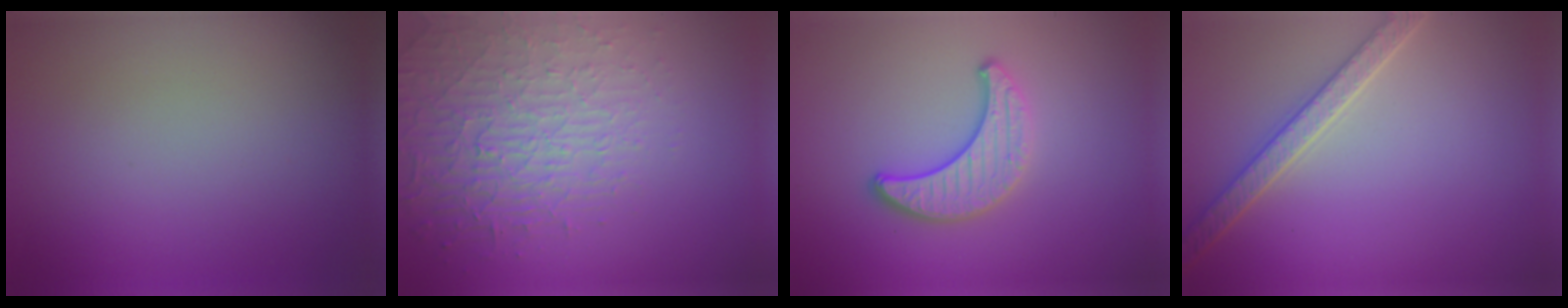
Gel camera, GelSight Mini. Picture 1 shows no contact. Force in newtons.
{"total": 3.9, "press": 3.7, "slide": 1.2}
{"total": 3.5, "press": 3.3, "slide": 1.3}
{"total": 3.6, "press": 3.2, "slide": 1.6}